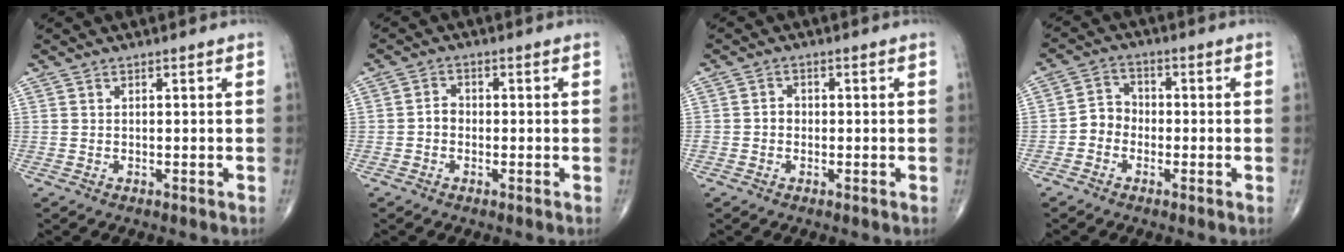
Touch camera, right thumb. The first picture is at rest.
{"total": 2.4, "force": [-0.7, 2.0, 1.3], "torque": [-0.011, 0.009, -0.019]}
{"total": 1.9, "force": [-0.5, 1.7, 0.9], "torque": [-0.002, 0.007, -0.012]}
{"total": 4.7, "force": [-1.6, 4.0, 1.8], "torque": [-0.012, 0.020, -0.044]}